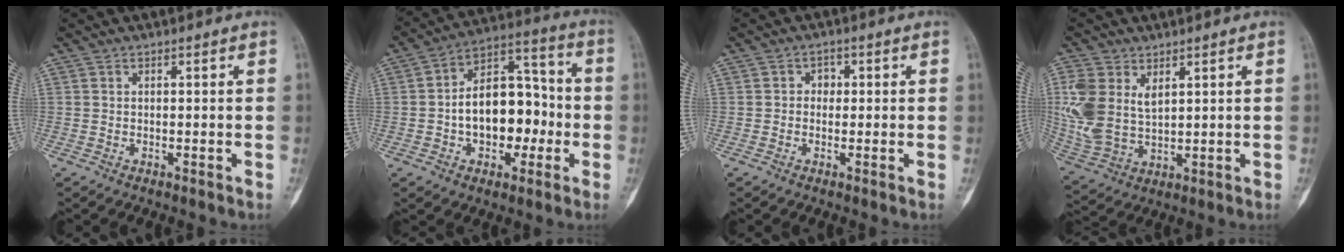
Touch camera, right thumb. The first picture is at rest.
{"total": 16.0, "force": [-2.3, 10.3, 12.1], "torque": [-0.150, 0.047, -0.037]}
{"total": 2.0, "force": [0.0, 1.8, 1.0], "torque": [0.002, 0.007, -0.006]}
{"total": 12.7, "force": [3.8, 8.3, 8.8], "torque": [-0.199, -0.011, 0.087]}